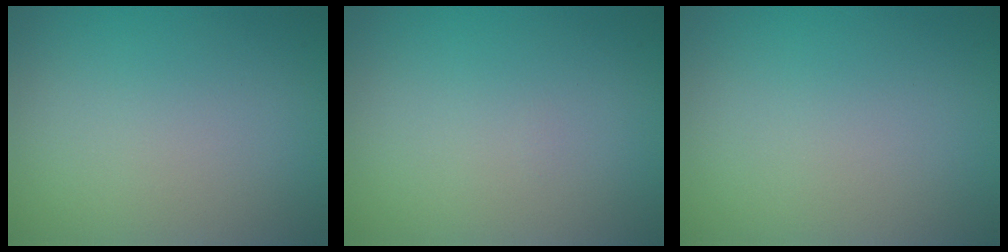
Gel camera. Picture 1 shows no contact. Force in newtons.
{"total": 0.0}
{"total": 0.0}